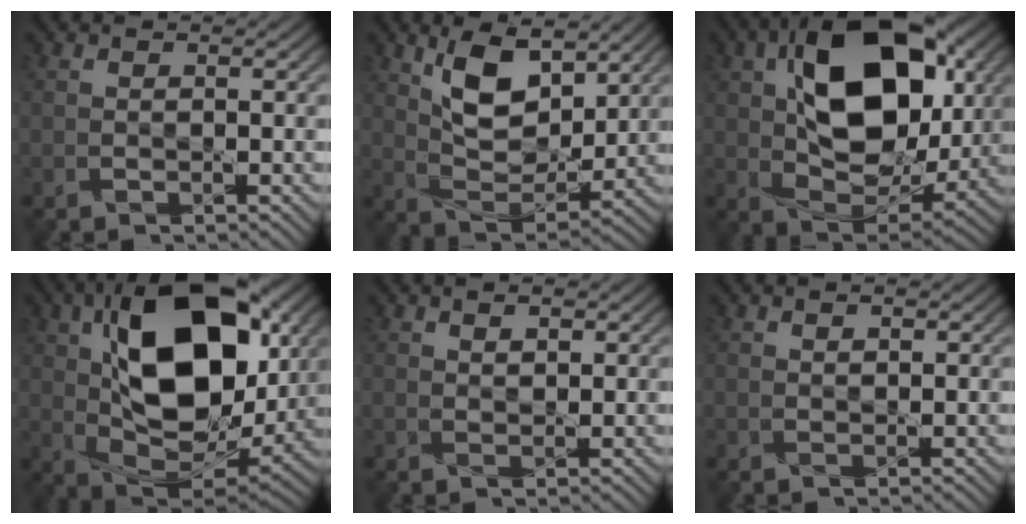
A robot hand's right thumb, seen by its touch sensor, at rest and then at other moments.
{"total": 9.1, "force": [5.1, 4.1, 6.4], "torque": [-0.130, -0.002, 0.097]}
{"total": 16.3, "force": [4.5, 9.8, 12.2], "torque": [-0.217, 0.012, 0.078]}
{"total": 18.0, "force": [5.0, 10.3, 13.9], "torque": [-0.249, 0.016, 0.085]}
{"total": 1.4, "force": [1.1, 0.3, 0.7], "torque": [-0.014, 0.002, 0.023]}
{"total": 0.8, "force": [0.7, 0.1, 0.3], "torque": [-0.006, 0.003, 0.014]}